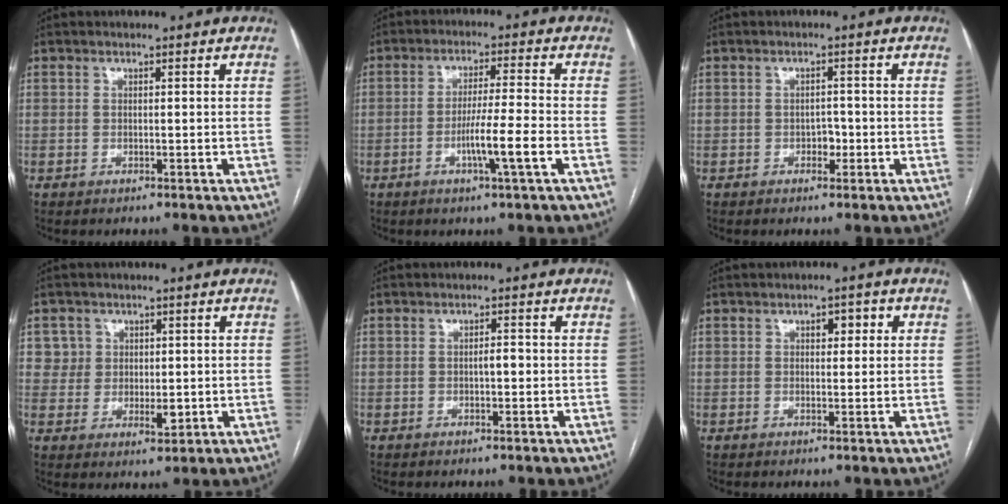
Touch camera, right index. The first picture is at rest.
{"total": 7.0, "force": [-2.5, -0.8, 6.5], "torque": [-0.114, -0.008, -0.047]}
{"total": 1.8, "force": [-0.7, 1.2, 1.2], "torque": [-0.012, 0.006, -0.010]}
{"total": 4.7, "force": [1.1, 4.4, 1.2], "torque": [-0.006, 0.000, 0.020]}
{"total": 1.5, "force": [-0.2, 0.5, 1.4], "torque": [-0.020, 0.003, -0.005]}
{"total": 2.8, "force": [0.9, 1.5, 2.2], "torque": [-0.029, 0.013, 0.012]}